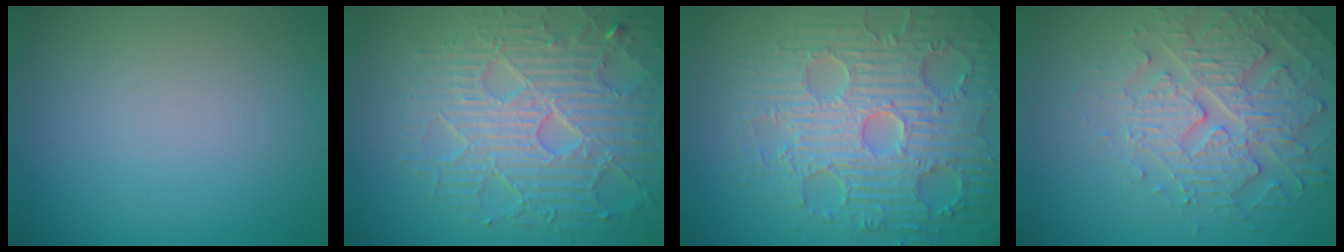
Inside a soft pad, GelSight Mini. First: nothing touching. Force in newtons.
{"total": 7.6, "press": 5.9, "slide": 4.7}
{"total": 8.7, "press": 6.5, "slide": 5.9}
{"total": 4.6, "press": 4.4, "slide": 1.1}